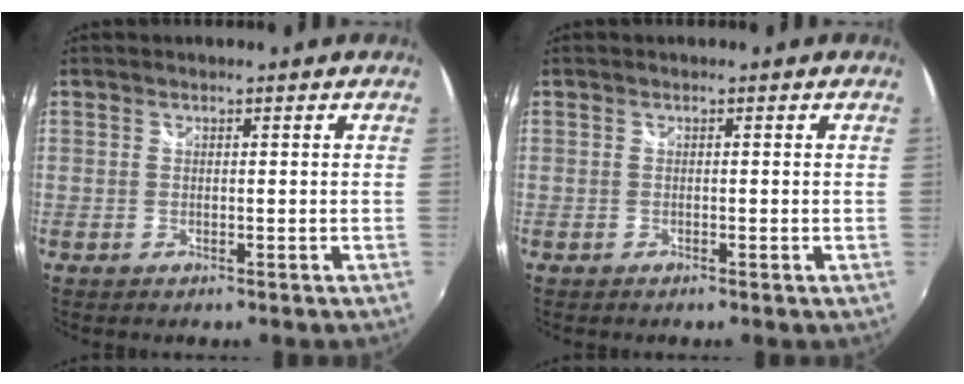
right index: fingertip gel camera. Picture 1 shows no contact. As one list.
[{"total": 0.0}]